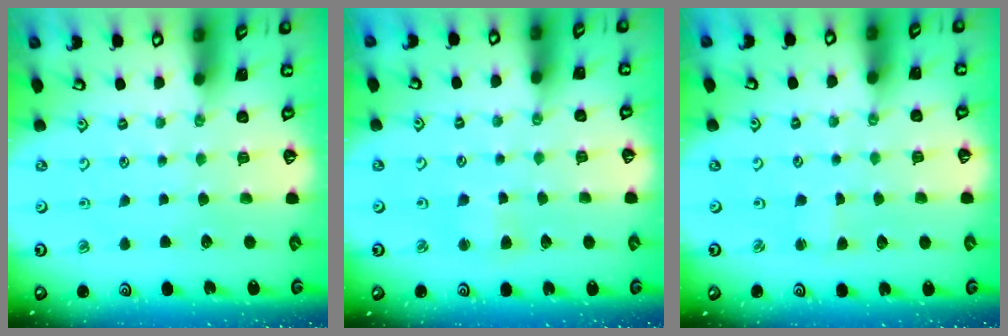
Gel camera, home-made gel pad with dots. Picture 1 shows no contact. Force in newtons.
{"total": 2.5, "press": 2.4, "slide": 0.5}
{"total": 1.5, "press": 1.5, "slide": 0.2}